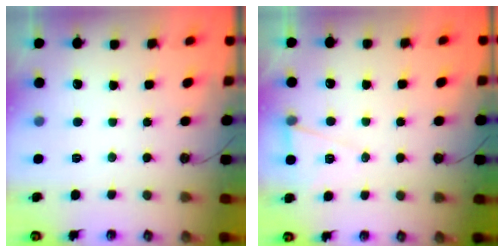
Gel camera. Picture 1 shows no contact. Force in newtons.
{"total": 6.9, "press": 5.2, "slide": 4.6}